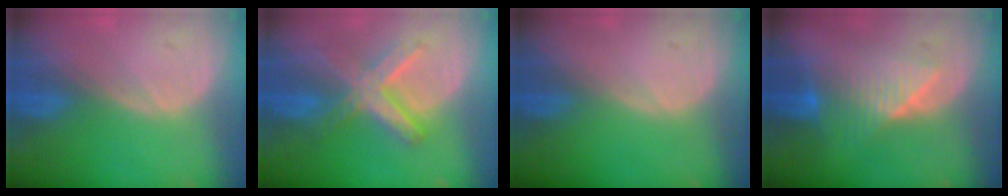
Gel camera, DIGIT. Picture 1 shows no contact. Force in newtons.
{"total": 7.2, "press": 7.2, "slide": 0.4}
{"total": 0.0}
{"total": 7.3, "press": 7.2, "slide": 1.5}